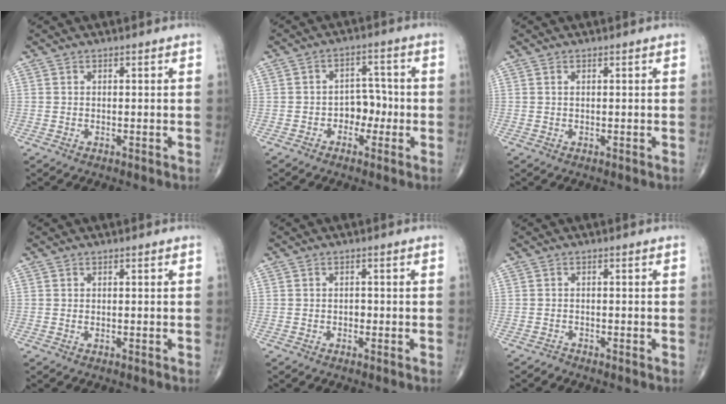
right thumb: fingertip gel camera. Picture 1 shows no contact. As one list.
[{"total": 4.9, "force": [-1.5, 3.7, 2.9], "torque": [-0.010, 0.024, -0.032]}, {"total": 0.0}, {"total": 0.0}, {"total": 1.4, "force": [-0.4, 1.0, 0.9], "torque": [-0.005, 0.005, -0.010]}, {"total": 0.7, "force": [-0.7, 0.0, -0.1], "torque": [0.004, -0.004, -0.017]}]